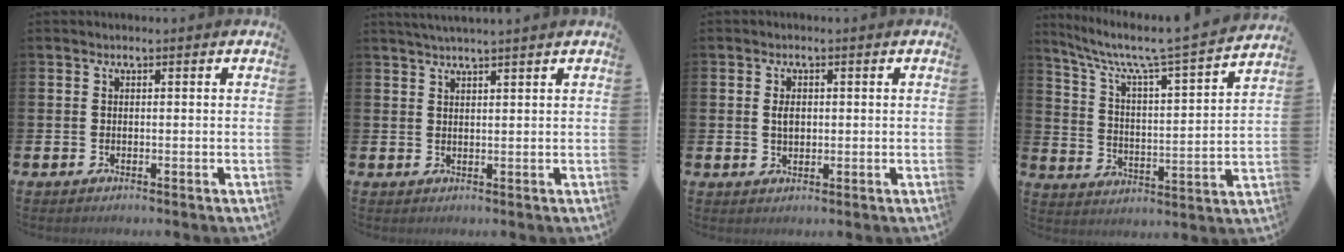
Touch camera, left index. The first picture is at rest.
{"total": 2.2, "force": [2.1, -0.4, 0.5], "torque": [-0.013, -0.004, 0.039]}
{"total": 2.0, "force": [0.3, 1.3, 1.5], "torque": [-0.018, 0.002, 0.000]}
{"total": 7.3, "force": [6.4, 0.5, 3.6], "torque": [-0.098, -0.054, 0.099]}